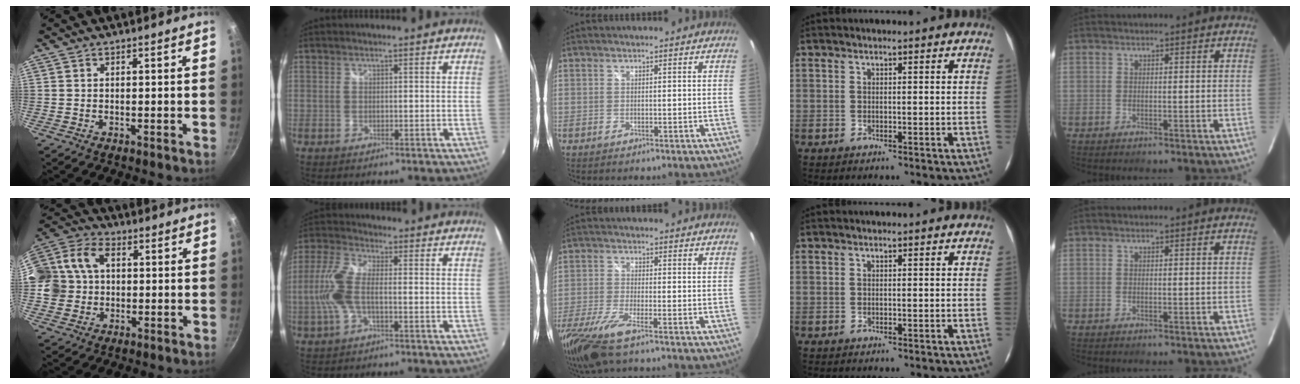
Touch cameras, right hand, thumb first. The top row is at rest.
{"thumb": {"total": 13.9, "force": [1.2, 11.4, 7.9], "torque": [-0.141, 0.030, 0.010]}, "index": {"total": 8.7, "force": [-1.3, 2.9, 8.0], "torque": [-0.185, 0.005, -0.028]}, "middle": {"total": 11.7, "force": [-8.0, 2.8, 8.0], "torque": [-0.188, -0.046, -0.154]}}